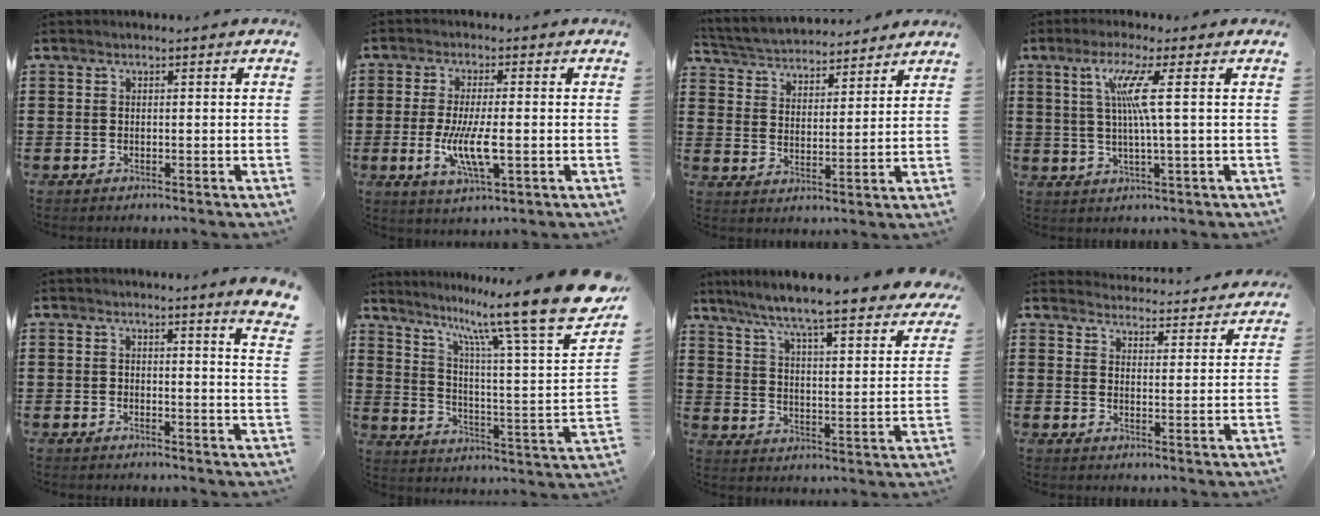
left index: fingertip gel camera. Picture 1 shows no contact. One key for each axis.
{"total": 7.9, "fx": -1.5, "fy": 2.3, "fz": 7.4, "tx": -0.151, "ty": -0.010, "tz": -0.027}
{"total": 4.1, "fx": 4.1, "fy": 0.5, "fz": 0.1, "tx": -0.026, "ty": -0.027, "tz": 0.068}
{"total": 6.5, "fx": 1.7, "fy": -0.7, "fz": 6.3, "tx": -0.129, "ty": -0.006, "tz": 0.021}
{"total": 2.8, "fx": 2.4, "fy": -0.4, "fz": 1.5, "tx": -0.021, "ty": -0.017, "tz": 0.038}
{"total": 15.9, "fx": 11.8, "fy": 1.0, "fz": 10.7, "tx": -0.200, "ty": -0.082, "tz": 0.183}
{"total": 5.7, "fx": 5.1, "fy": -0.9, "fz": 2.3, "tx": -0.071, "ty": -0.052, "tz": 0.078}
{"total": 4.0, "fx": 4.0, "fy": -0.1, "fz": -0.4, "tx": -0.006, "ty": -0.035, "tz": 0.067}